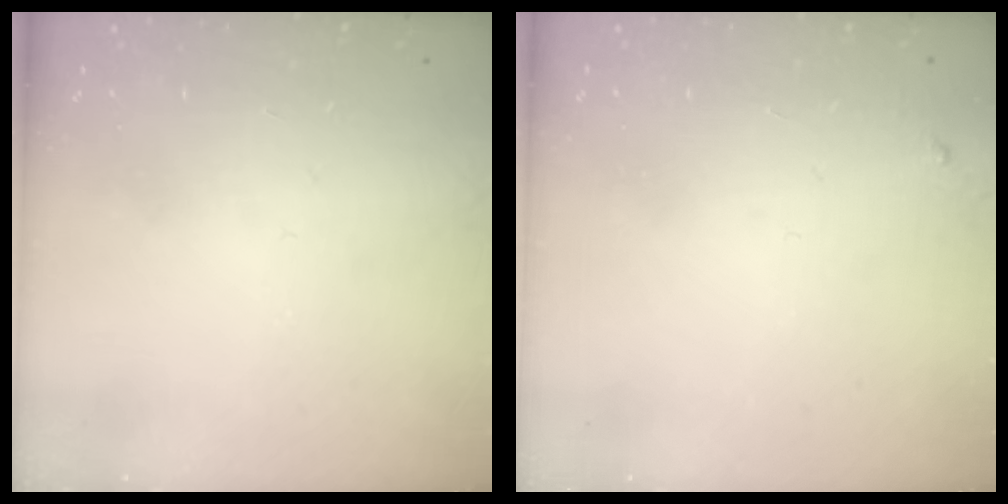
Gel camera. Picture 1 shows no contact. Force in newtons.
{"total": 3.5, "press": 3.4, "slide": 0.4}